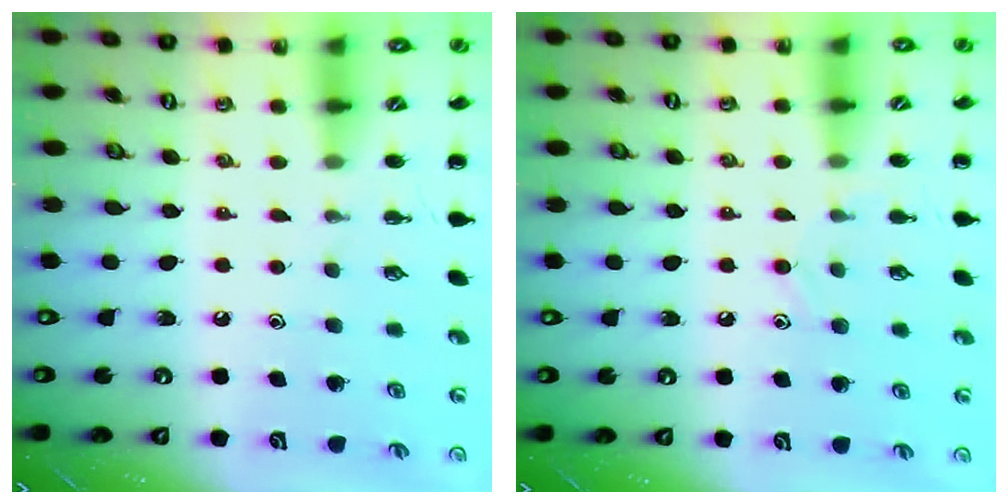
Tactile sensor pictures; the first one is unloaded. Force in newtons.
{"total": 8.2, "press": 7.9, "slide": 2.2}